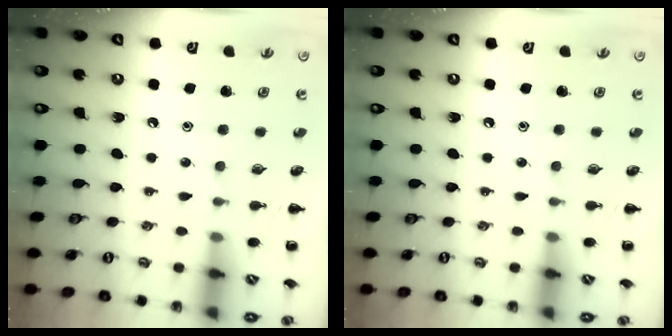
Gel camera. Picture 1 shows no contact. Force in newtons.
{"total": 0.0}